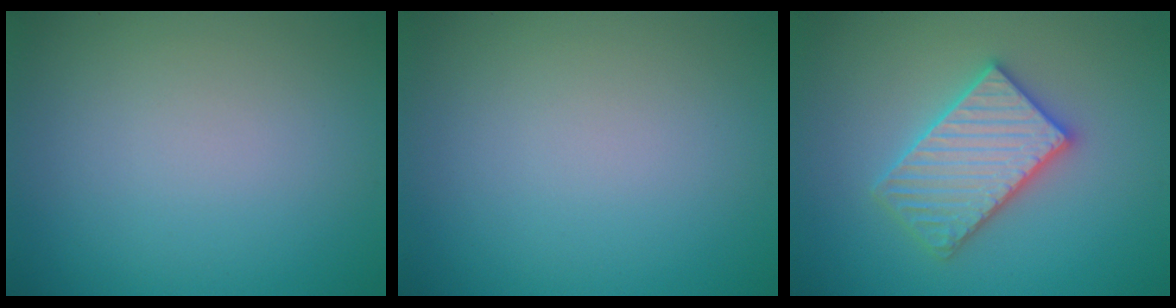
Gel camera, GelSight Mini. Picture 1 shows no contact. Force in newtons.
{"total": 0.0}
{"total": 5.4, "press": 5.3, "slide": 0.8}